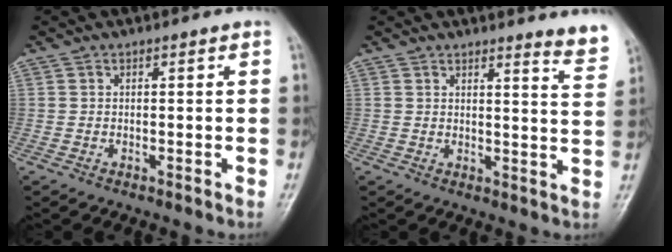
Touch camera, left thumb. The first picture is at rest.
{"total": 5.1, "force": [4.6, 0.2, 2.2], "torque": [-0.020, -0.045, 0.044]}